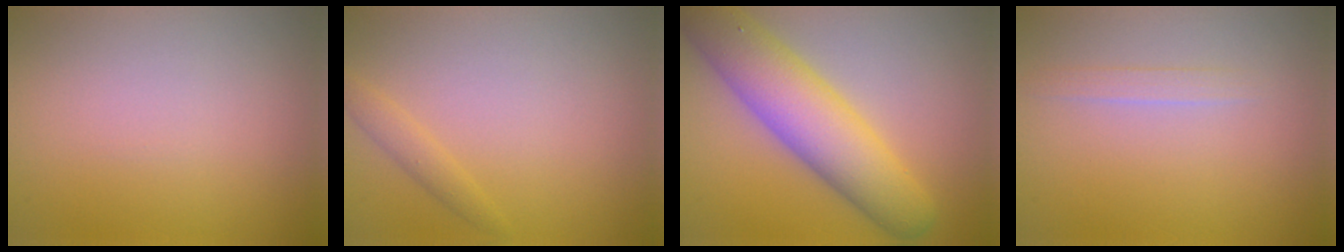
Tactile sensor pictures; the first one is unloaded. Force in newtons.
{"total": 1.3, "press": 1.3, "slide": 0.1}
{"total": 8.3, "press": 8.3, "slide": 0.4}
{"total": 1.1, "press": 1.1, "slide": 0.1}